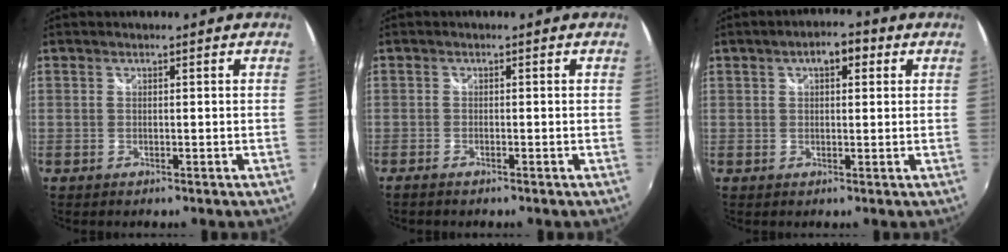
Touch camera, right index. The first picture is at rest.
{"total": 1.4, "force": [-1.2, 0.4, 0.7], "torque": [-0.017, -0.004, -0.024]}
{"total": 4.4, "force": [1.8, 2.2, 3.5], "torque": [-0.052, 0.016, 0.026]}